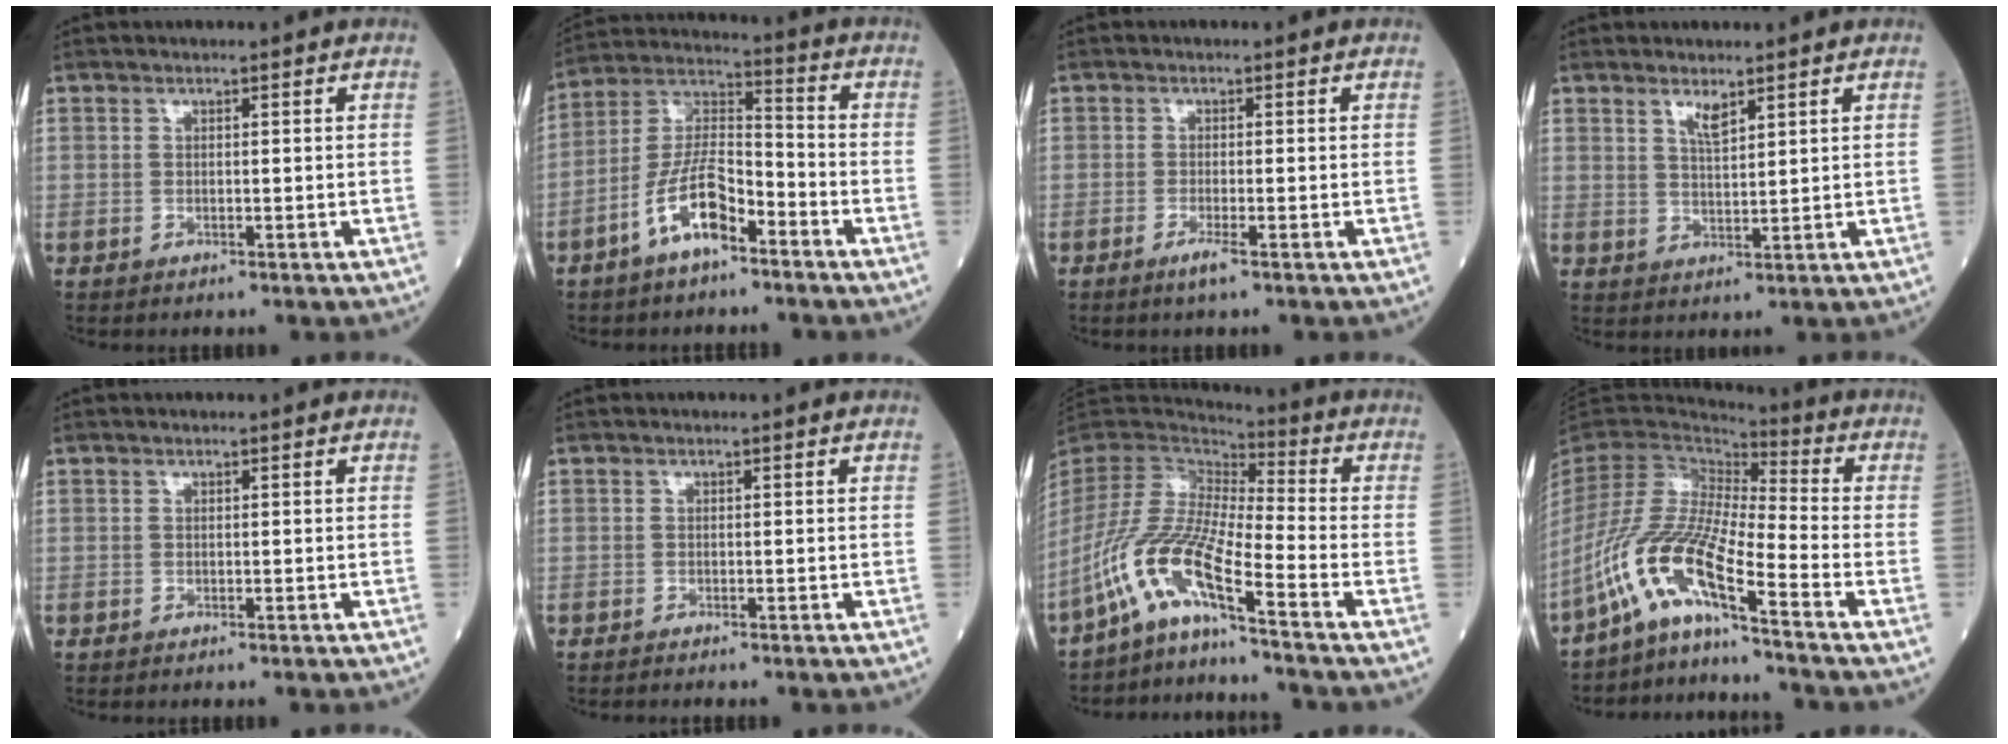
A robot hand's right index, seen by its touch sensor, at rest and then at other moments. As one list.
[{"total": 10.5, "force": [-5.6, 3.3, 8.2], "torque": [-0.171, 0.013, -0.107]}, {"total": 2.1, "force": [-1.3, -0.2, 1.7], "torque": [-0.036, -0.006, -0.027]}, {"total": 2.9, "force": [2.0, 0.5, 2.0], "torque": [-0.040, -0.004, 0.040]}, {"total": 0.0}, {"total": 1.0, "force": [-0.9, -0.1, 0.4], "torque": [-0.008, 0.000, -0.012]}, {"total": 11.3, "force": [-7.3, 0.0, 8.6], "torque": [-0.184, -0.008, -0.148]}, {"total": 11.9, "force": [-8.0, 0.1, 8.8], "torque": [-0.188, -0.007, -0.160]}]